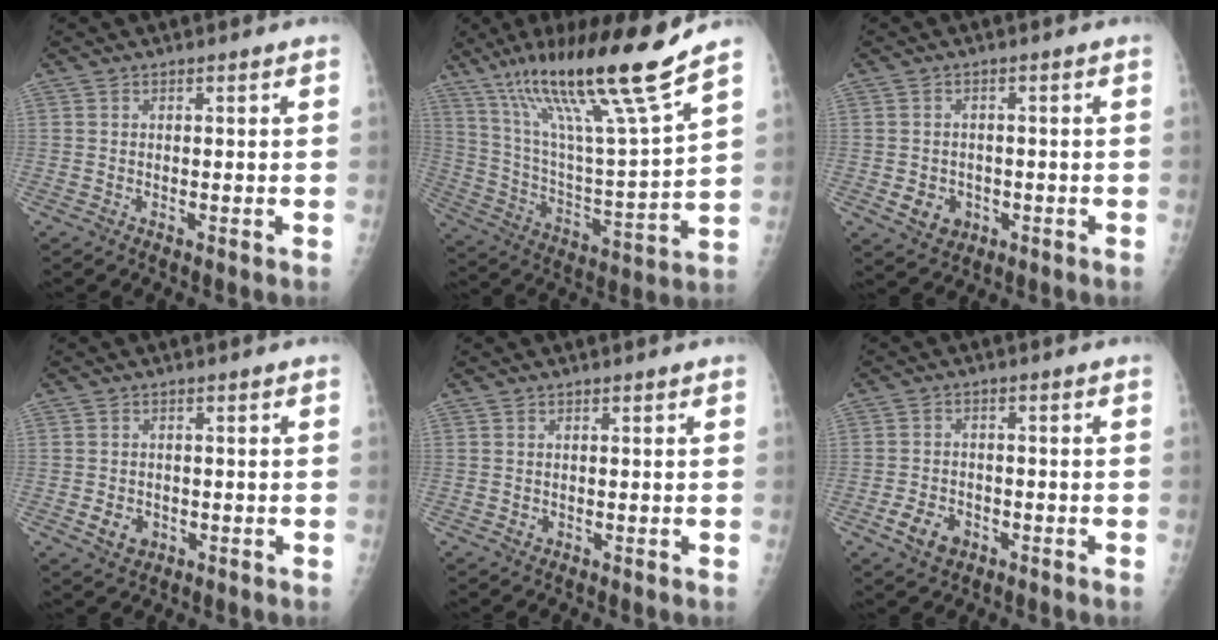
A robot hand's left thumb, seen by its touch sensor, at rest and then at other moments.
{"total": 22.6, "force": [15.4, 0.9, 16.5], "torque": [-0.267, -0.063, 0.275]}
{"total": 4.6, "force": [-1.2, 4.0, 1.9], "torque": [-0.014, 0.004, -0.009]}
{"total": 3.5, "force": [-0.8, 2.9, 1.8], "torque": [-0.018, 0.001, -0.004]}
{"total": 0.8, "force": [0.2, 0.7, 0.3], "torque": [0.003, 0.001, 0.003]}
{"total": 5.2, "force": [-2.4, 3.8, 2.7], "torque": [-0.041, 0.010, -0.037]}